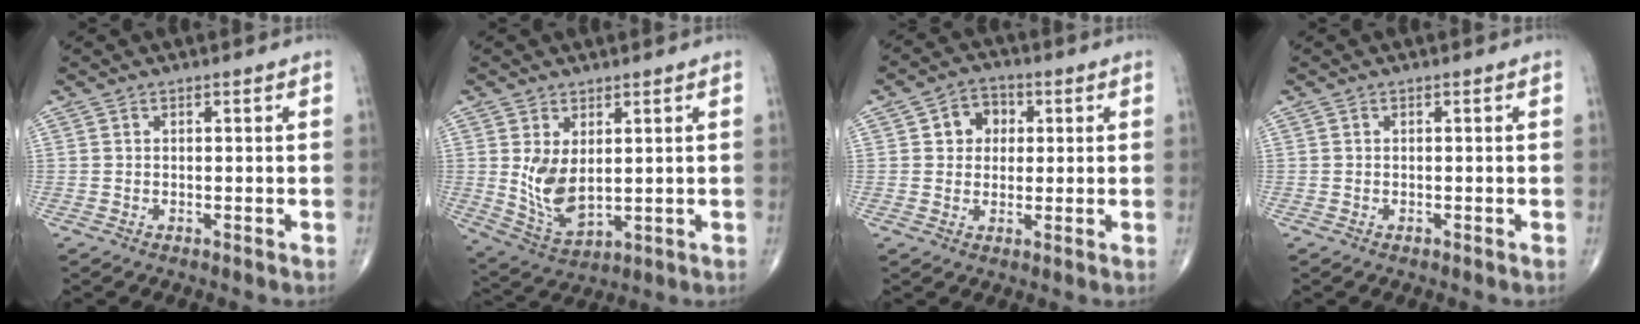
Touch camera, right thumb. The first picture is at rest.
{"total": 8.2, "force": [1.4, 4.7, 6.5], "torque": [-0.119, -0.021, 0.046]}
{"total": 5.9, "force": [1.3, 4.9, 2.9], "torque": [-0.015, 0.007, 0.014]}
{"total": 0.0}